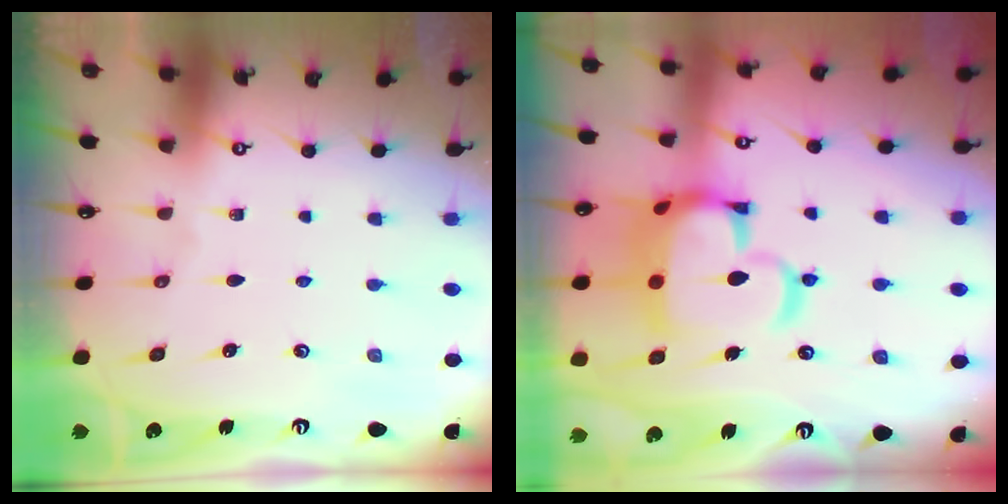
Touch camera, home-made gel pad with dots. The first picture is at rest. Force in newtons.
{"total": 13.9, "press": 13.8, "slide": 1.4}